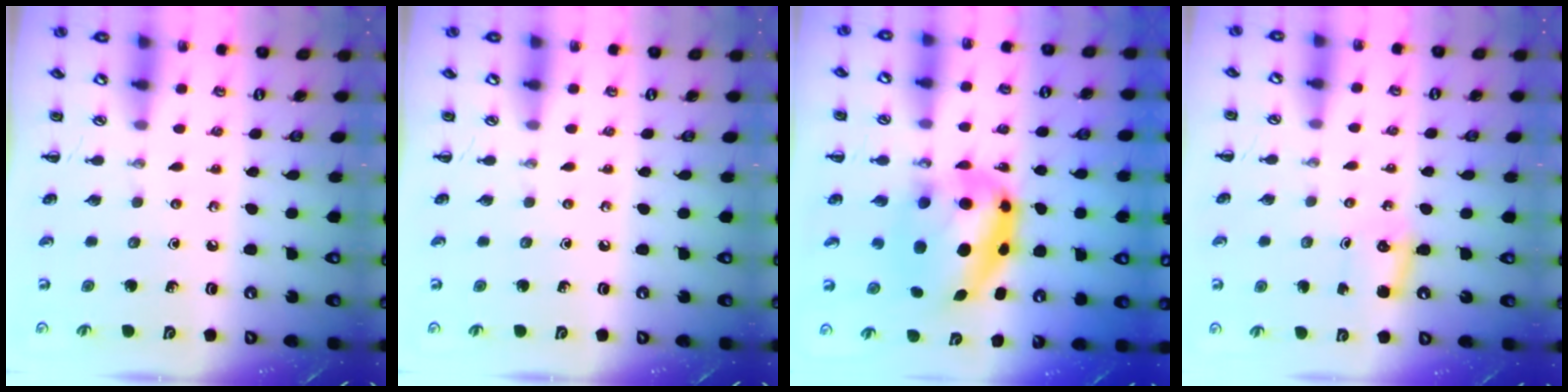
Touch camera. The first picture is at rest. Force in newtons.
{"total": 0.0}
{"total": 9.6, "press": 9.4, "slide": 2.2}
{"total": 3.5, "press": 3.3, "slide": 0.9}